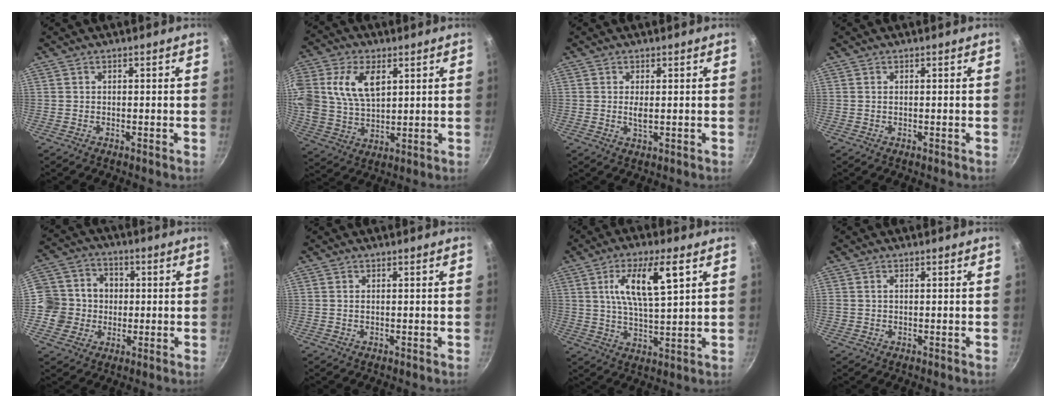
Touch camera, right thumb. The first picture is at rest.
{"total": 14.4, "force": [4.4, 9.0, 10.4], "torque": [-0.209, -0.005, 0.090]}
{"total": 2.0, "force": [0.1, 0.8, 1.8], "torque": [-0.037, -0.005, 0.006]}
{"total": 0.0}
{"total": 12.4, "force": [-0.6, 11.8, 3.7], "torque": [-0.039, 0.028, -0.009]}
{"total": 0.5, "force": [0.1, 0.3, 0.4], "torque": [-0.009, 0.001, 0.004]}
{"total": 11.9, "force": [4.2, 3.5, 10.5], "torque": [-0.191, -0.010, 0.081]}
{"total": 0.9, "force": [0.2, 0.7, 0.5], "torque": [-0.009, 0.000, 0.006]}